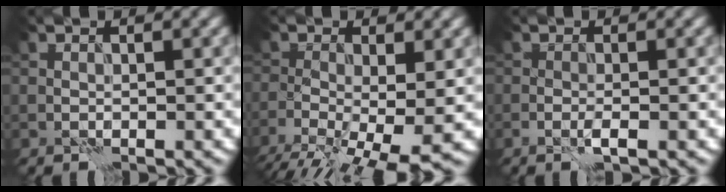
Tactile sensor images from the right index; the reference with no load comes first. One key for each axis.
{"total": 8.5, "fx": -3.9, "fy": 3.3, "fz": 6.8, "tx": -0.119, "ty": -0.030, "tz": -0.060}
{"total": 1.2, "fx": -0.5, "fy": 0.2, "fz": 1.0, "tx": -0.021, "ty": 0.001, "tz": -0.013}